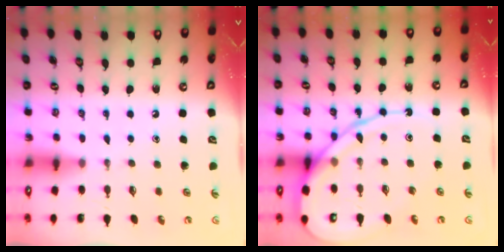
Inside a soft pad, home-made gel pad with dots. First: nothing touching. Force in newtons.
{"total": 13.0, "press": 12.9, "slide": 1.4}